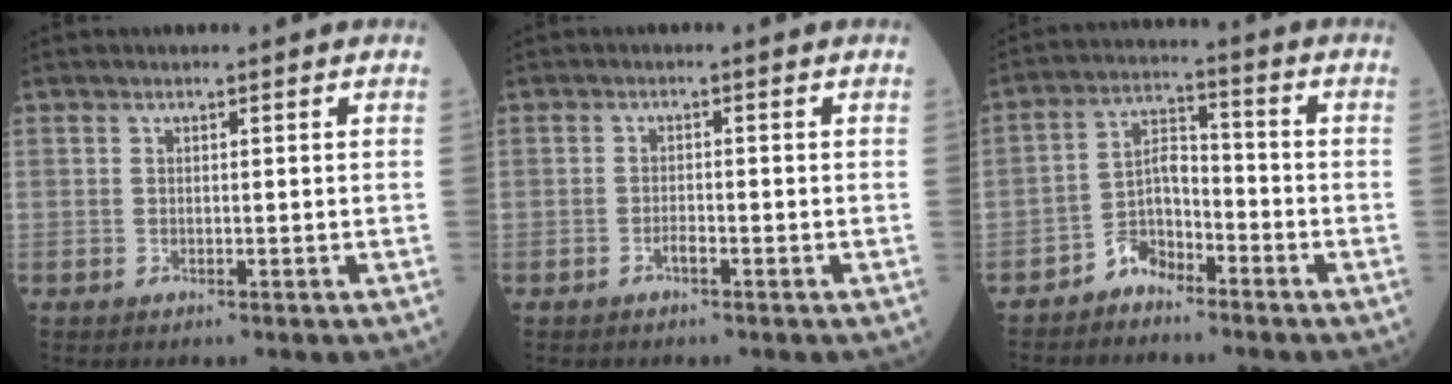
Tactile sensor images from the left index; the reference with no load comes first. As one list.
[{"total": 1.1, "force": [-0.8, 0.2, 0.7], "torque": [-0.014, 0.001, -0.014]}, {"total": 5.2, "force": [-3.9, 2.5, 2.3], "torque": [-0.036, 0.006, -0.082]}]